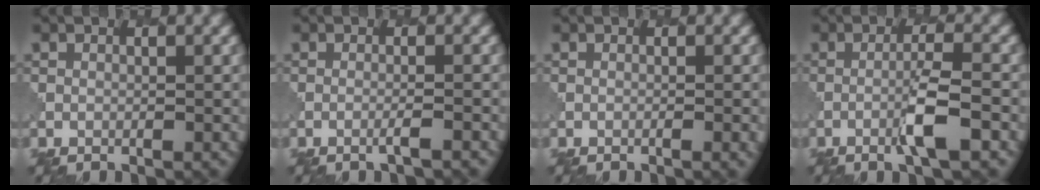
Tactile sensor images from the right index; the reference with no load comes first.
{"total": 1.1, "force": [-0.5, 0.1, 1.0], "torque": [-0.006, 0.005, -0.016]}
{"total": 1.4, "force": [-0.3, 0.4, 1.3], "torque": [-0.009, 0.002, -0.008]}
{"total": 3.3, "force": [-1.1, 0.1, 3.1], "torque": [-0.056, 0.008, -0.024]}